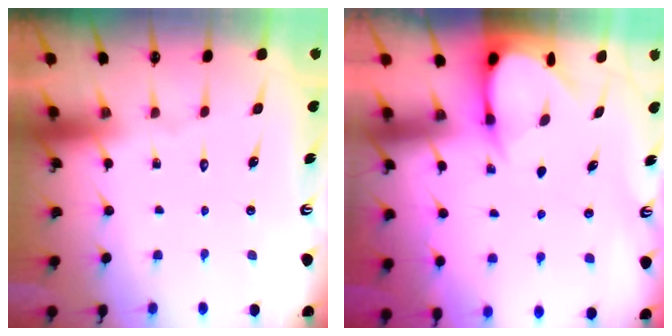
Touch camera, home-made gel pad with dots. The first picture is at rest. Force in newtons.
{"total": 3.8, "press": 3.8, "slide": 0.3}